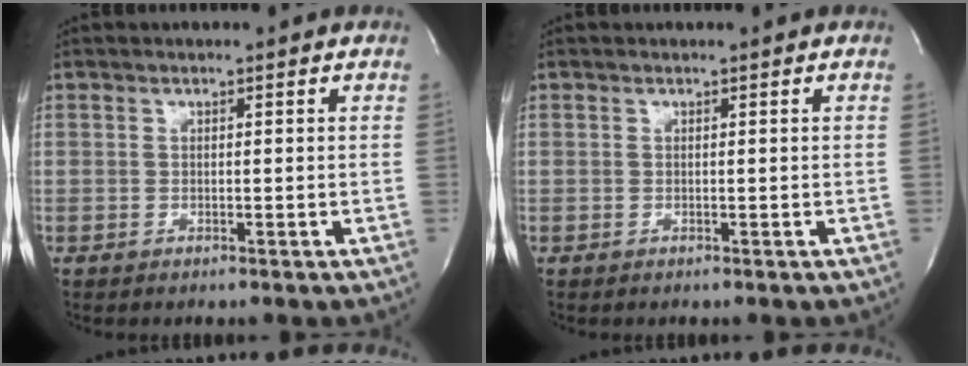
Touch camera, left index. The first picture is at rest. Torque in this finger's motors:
{"motor_torque": [-0.01, 0.01, -0.02, 0.00]}